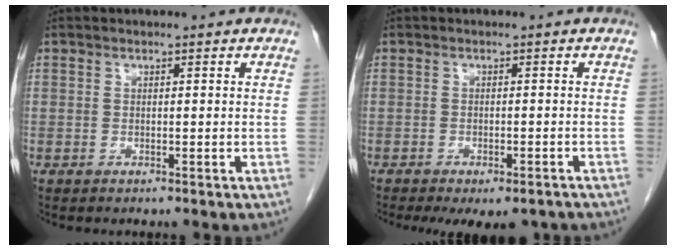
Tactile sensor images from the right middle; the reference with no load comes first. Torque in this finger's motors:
{"motor_torque": [1.33, -0.81, 0.11, 0.05]}